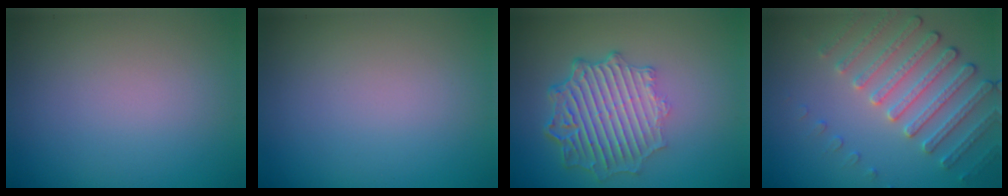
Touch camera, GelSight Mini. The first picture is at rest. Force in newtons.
{"total": 0.0}
{"total": 6.4, "press": 4.7, "slide": 4.3}
{"total": 4.0, "press": 3.7, "slide": 1.5}